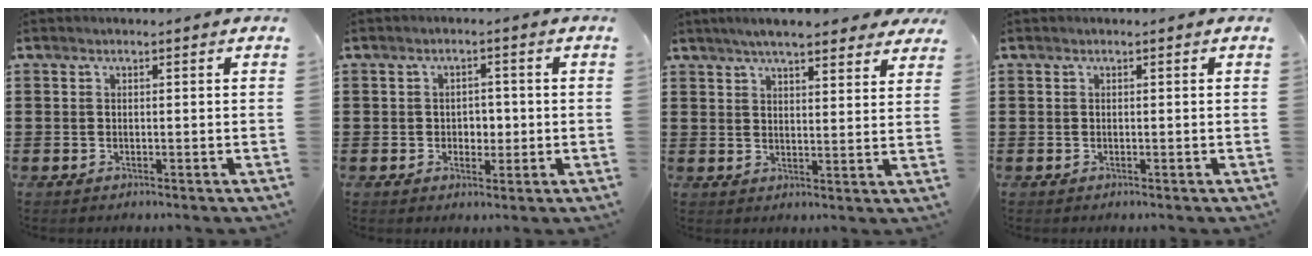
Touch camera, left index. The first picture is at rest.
{"total": 2.4, "force": [-0.2, 1.9, 1.4], "torque": [-0.025, 0.004, -0.010]}
{"total": 5.8, "force": [5.2, 0.7, 2.4], "torque": [-0.063, -0.009, 0.095]}
{"total": 0.0}